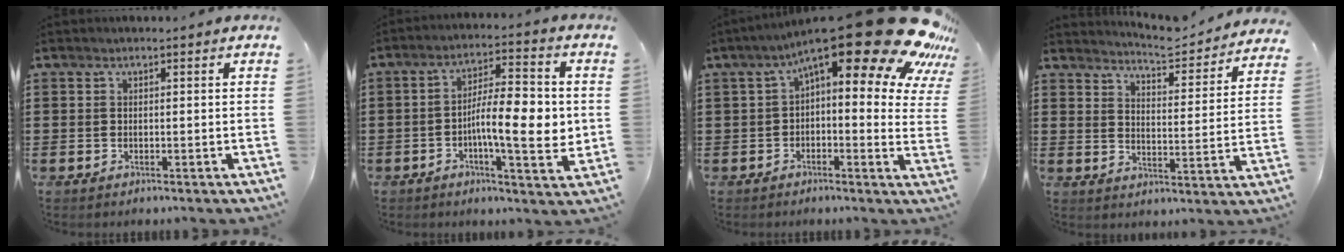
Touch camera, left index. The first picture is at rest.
{"total": 11.1, "force": [-0.9, 3.5, 10.6], "torque": [-0.158, 0.004, -0.017]}
{"total": 19.3, "force": [12.4, 4.8, 14.0], "torque": [-0.199, -0.083, 0.196]}
{"total": 5.1, "force": [5.0, -0.4, 0.9], "torque": [-0.034, -0.042, 0.082]}